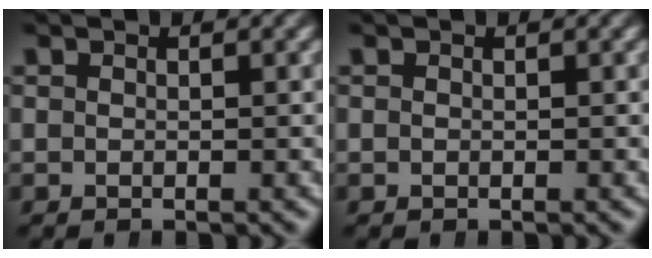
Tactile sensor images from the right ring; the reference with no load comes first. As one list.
[{"total": 0.0}]